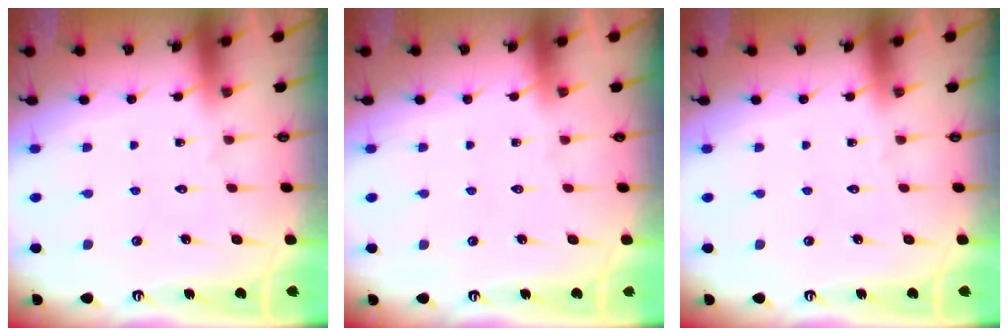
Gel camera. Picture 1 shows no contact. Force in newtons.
{"total": 0.0}
{"total": 0.0}